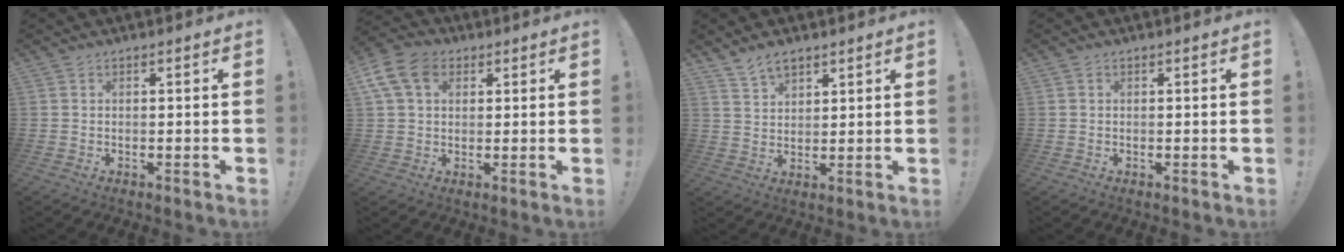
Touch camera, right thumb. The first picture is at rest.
{"total": 11.0, "force": [4.4, 7.6, 6.6], "torque": [-0.130, -0.004, 0.086]}
{"total": 5.7, "force": [4.5, 2.8, 2.1], "torque": [-0.034, -0.023, 0.084]}
{"total": 0.0}